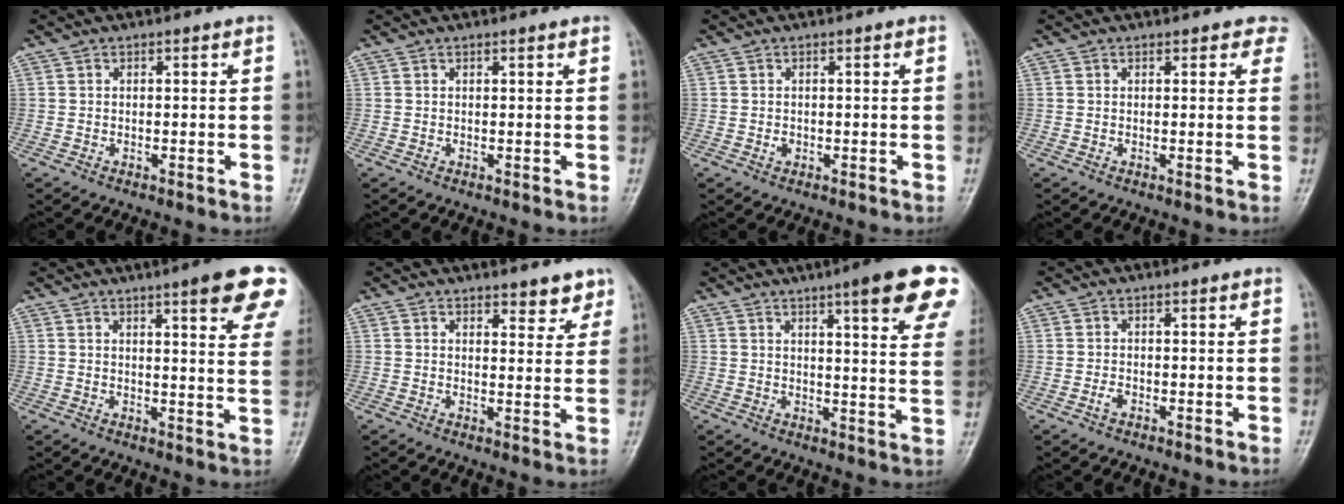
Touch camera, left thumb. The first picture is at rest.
{"total": 0.6, "force": [0.5, -0.1, 0.4], "torque": [-0.010, -0.002, 0.009]}
{"total": 0.8, "force": [-0.1, 0.7, 0.4], "torque": [-0.004, 0.001, -0.002]}
{"total": 3.6, "force": [2.9, 1.9, 1.2], "torque": [0.023, -0.007, 0.016]}
{"total": 14.7, "force": [8.9, 2.5, 11.4], "torque": [-0.120, -0.032, 0.099]}
{"total": 4.7, "force": [3.6, 2.0, 2.2], "torque": [0.002, -0.022, 0.048]}
{"total": 17.6, "force": [10.4, 2.8, 13.9], "torque": [-0.156, -0.033, 0.120]}
{"total": 1.1, "force": [-0.6, 0.7, 0.7], "torque": [-0.016, 0.003, -0.012]}